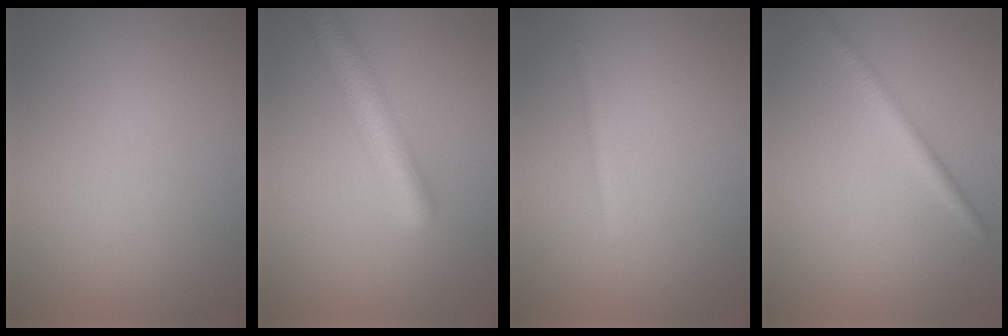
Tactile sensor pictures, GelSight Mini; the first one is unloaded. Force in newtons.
{"total": 4.9, "press": 4.9, "slide": 0.2}
{"total": 0.6, "press": 0.6, "slide": 0.1}
{"total": 2.0, "press": 1.9, "slide": 0.1}